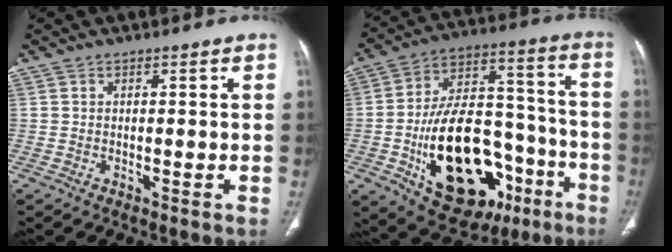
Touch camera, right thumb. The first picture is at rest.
{"total": 28.2, "force": [-10.2, 15.9, 20.9], "torque": [-0.338, 0.052, -0.146]}